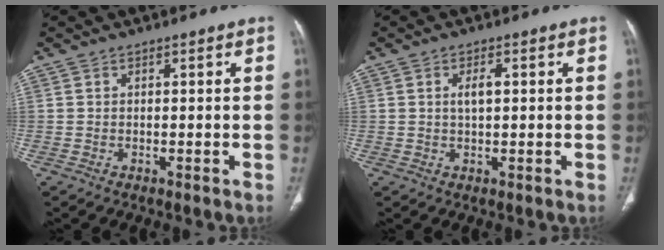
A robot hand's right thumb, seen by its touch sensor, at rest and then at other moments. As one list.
[{"total": 2.7, "force": [0.5, 1.1, 2.4], "torque": [-0.043, 0.002, 0.009]}]